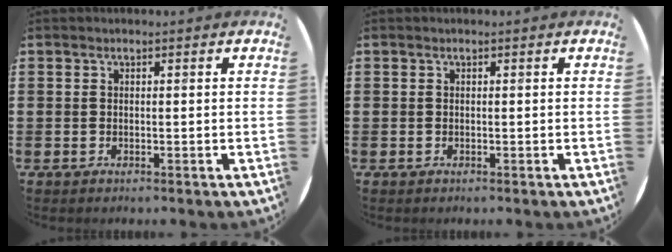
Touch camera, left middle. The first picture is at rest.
{"total": 0.0}